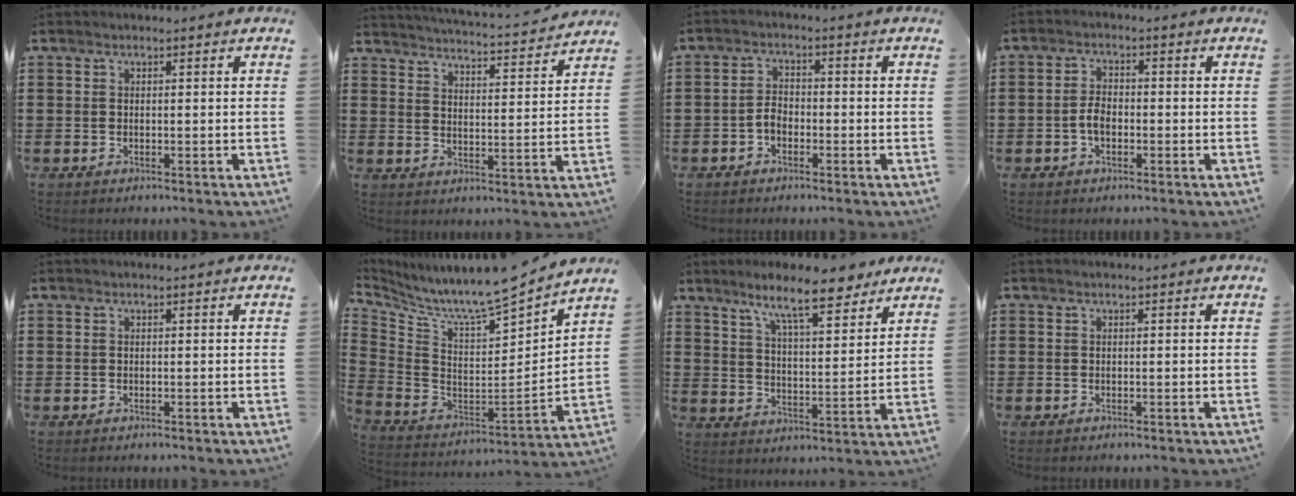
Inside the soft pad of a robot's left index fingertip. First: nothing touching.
{"total": 3.6, "force": [3.5, -0.6, 0.7], "torque": [-0.031, -0.034, 0.053]}
{"total": 2.6, "force": [-1.1, 1.5, 1.7], "torque": [-0.043, 0.003, -0.025]}
{"total": 3.0, "force": [-0.8, 1.6, 2.5], "torque": [-0.061, 0.000, -0.019]}
{"total": 0.0}
{"total": 7.3, "force": [6.9, -0.3, 2.3], "torque": [-0.082, -0.073, 0.108]}
{"total": 9.9, "force": [8.1, 1.3, 5.5], "torque": [-0.112, -0.032, 0.140]}
{"total": 0.0}